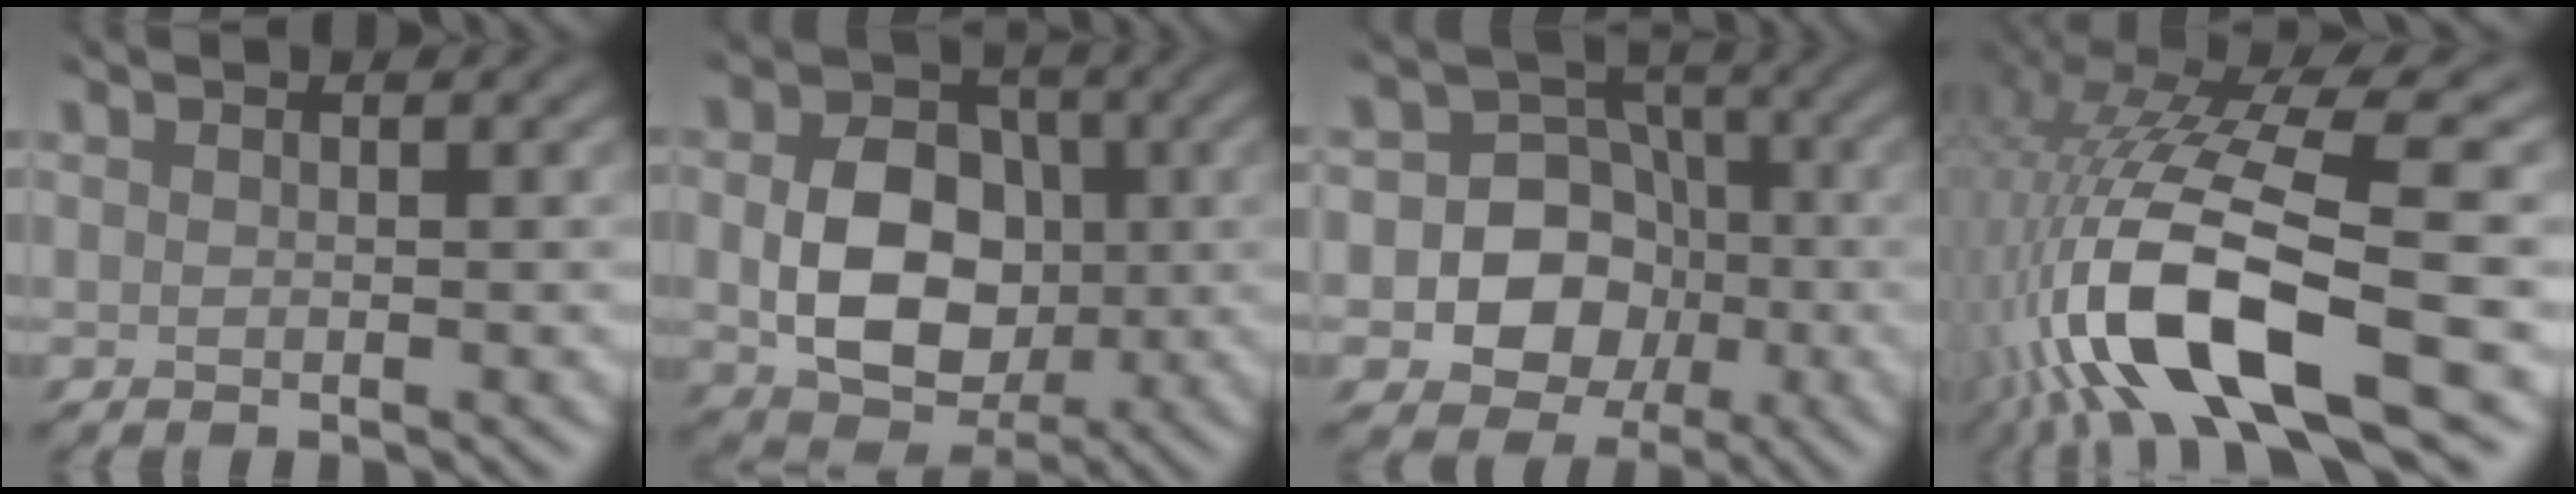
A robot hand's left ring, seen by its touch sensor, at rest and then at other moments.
{"total": 7.7, "force": [-1.6, 5.9, 4.7], "torque": [-0.090, -0.012, -0.019]}
{"total": 7.5, "force": [-2.5, 6.6, 2.5], "torque": [-0.019, 0.013, -0.065]}
{"total": 14.2, "force": [-6.6, 3.9, 12.0], "torque": [-0.239, 0.008, -0.100]}